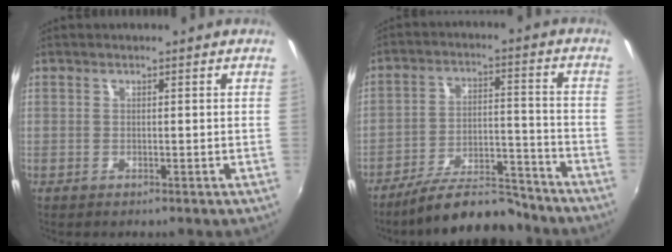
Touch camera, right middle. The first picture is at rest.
{"total": 14.3, "force": [-12.6, 3.2, 5.9], "torque": [-0.118, 0.007, -0.189]}